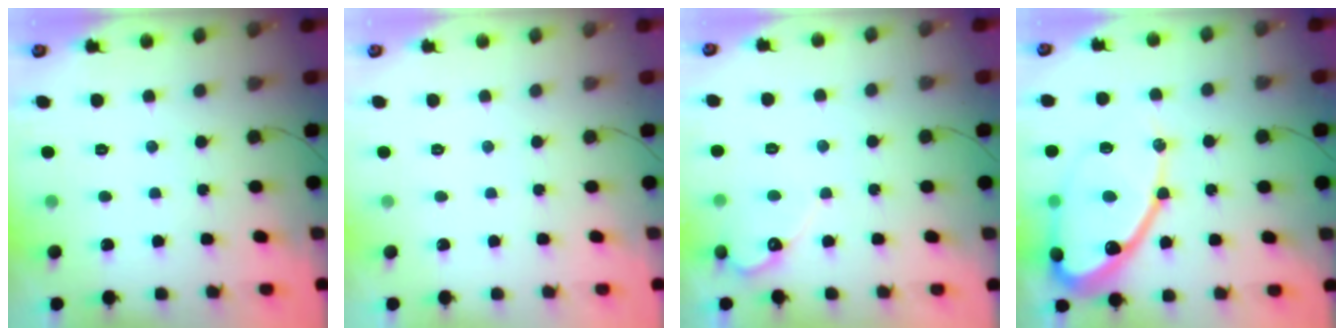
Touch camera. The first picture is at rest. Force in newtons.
{"total": 0.0}
{"total": 5.3, "press": 5.3, "slide": 0.2}
{"total": 20.2, "press": 20.1, "slide": 1.8}